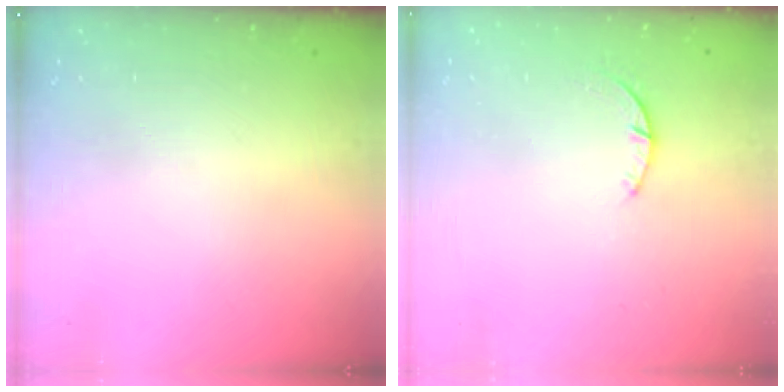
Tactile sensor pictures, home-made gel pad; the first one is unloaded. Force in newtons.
{"total": 1.2, "press": 1.2, "slide": 0.3}